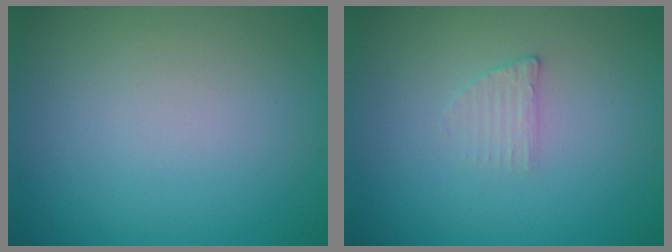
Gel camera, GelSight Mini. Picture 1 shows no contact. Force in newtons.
{"total": 1.2, "press": 1.2, "slide": 0.3}